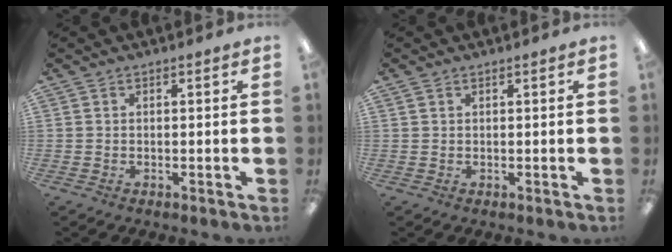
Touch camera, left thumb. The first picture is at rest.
{"total": 0.9, "force": [0.5, 0.5, 0.5], "torque": [-0.010, 0.002, 0.009]}